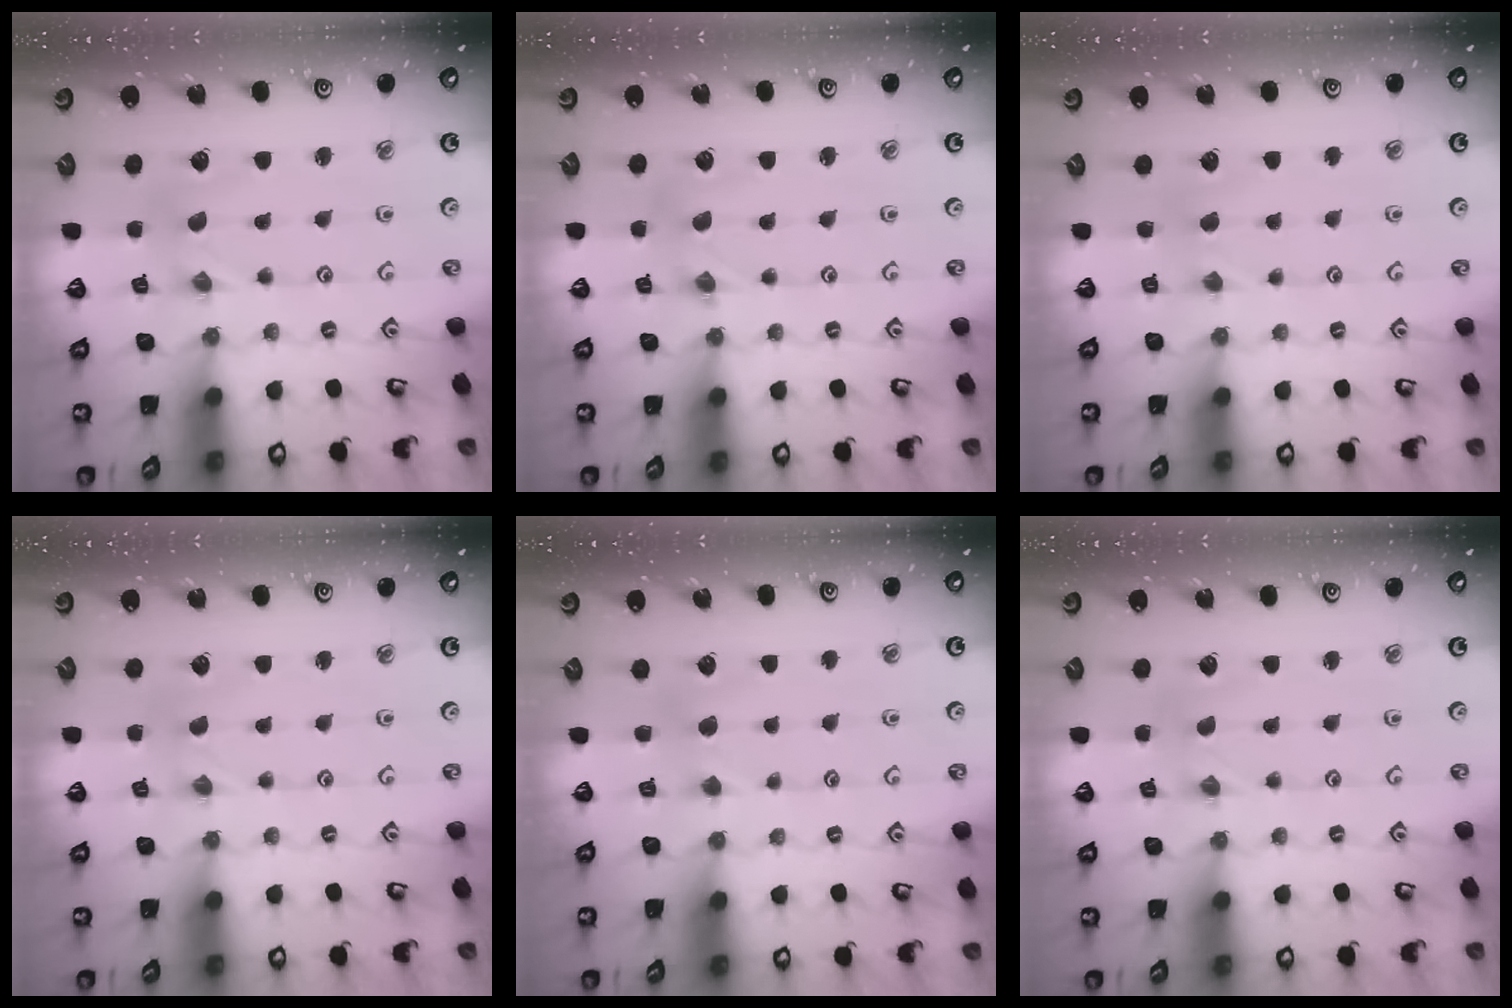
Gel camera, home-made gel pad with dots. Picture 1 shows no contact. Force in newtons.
{"total": 2.0, "press": 2.0, "slide": 0.3}
{"total": 3.0, "press": 2.9, "slide": 0.5}
{"total": 0.0}
{"total": 3.0, "press": 3.0, "slide": 0.4}
{"total": 0.0}